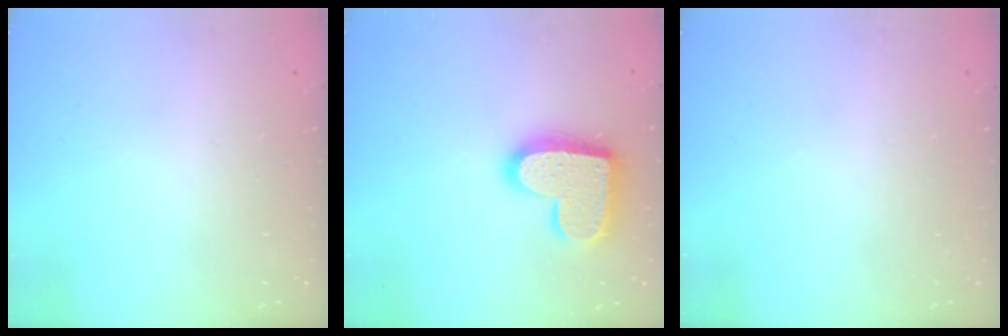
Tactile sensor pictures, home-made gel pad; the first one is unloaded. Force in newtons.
{"total": 18.1, "press": 18.1, "slide": 1.1}
{"total": 0.0}